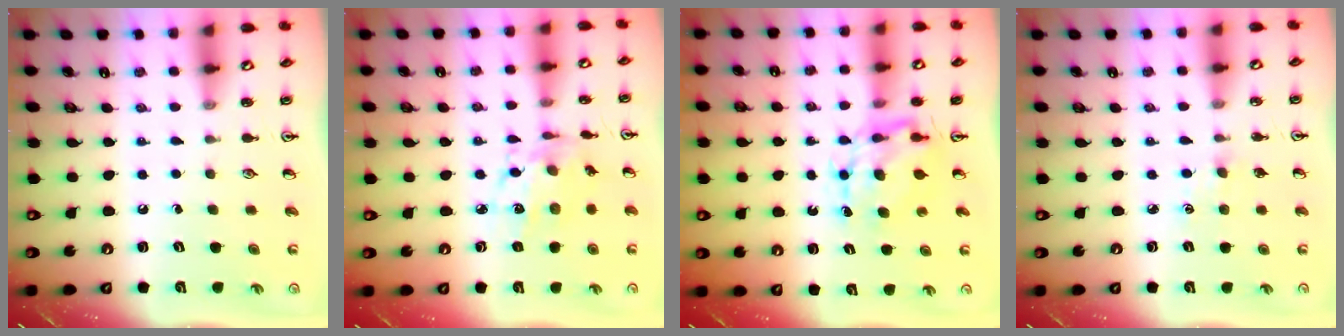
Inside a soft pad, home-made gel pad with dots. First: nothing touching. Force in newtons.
{"total": 9.2, "press": 9.2, "slide": 0.7}
{"total": 7.9, "press": 7.9, "slide": 0.6}
{"total": 2.2, "press": 2.2, "slide": 0.3}